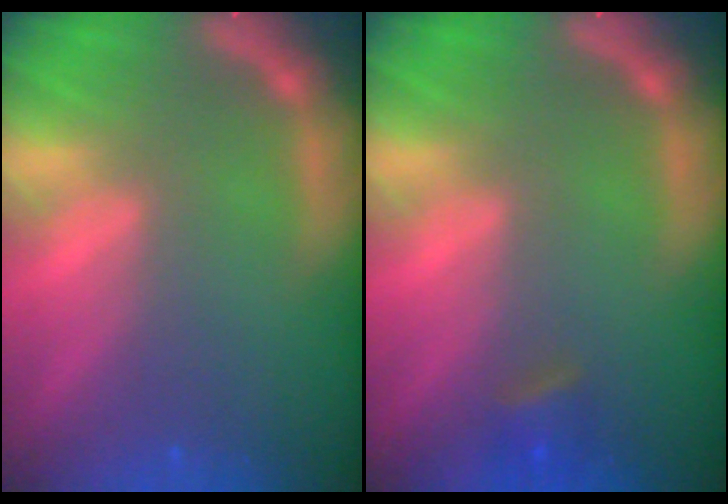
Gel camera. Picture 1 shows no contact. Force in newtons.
{"total": 1.9}